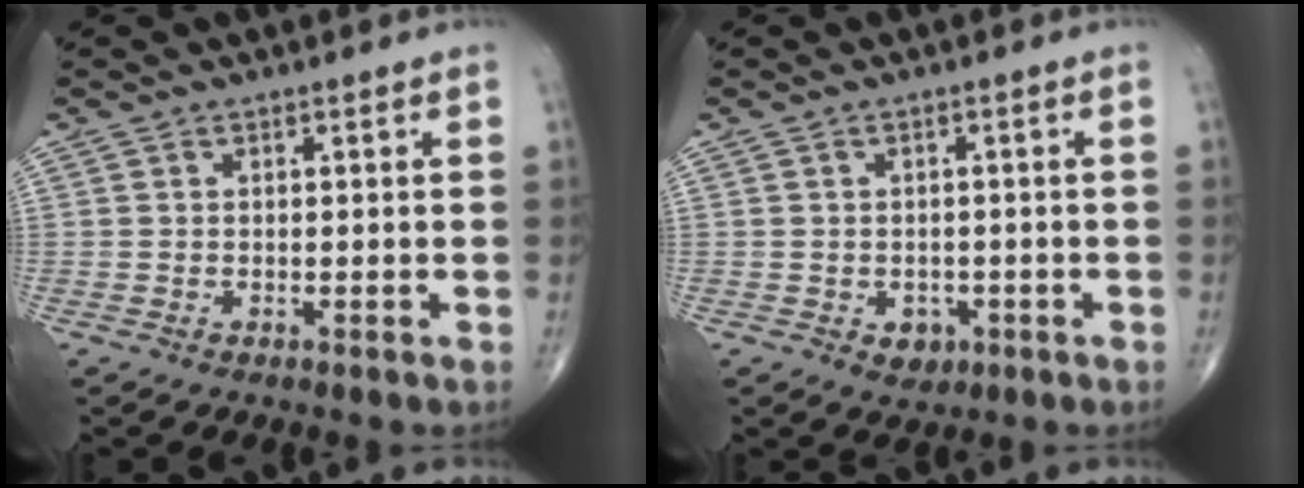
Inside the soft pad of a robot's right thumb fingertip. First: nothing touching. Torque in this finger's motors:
{"motor_torque": [0.04, 0.01, -0.15, -0.06, 0.01]}